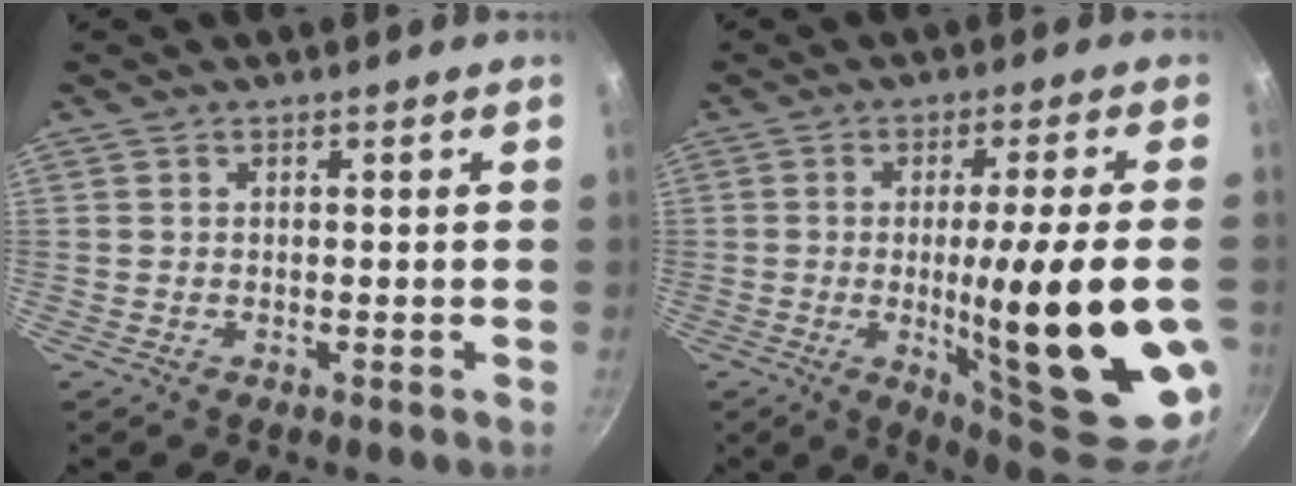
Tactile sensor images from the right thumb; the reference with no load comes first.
{"total": 23.5, "force": [-3.6, 4.0, 22.8], "torque": [-0.310, -0.016, -0.037]}